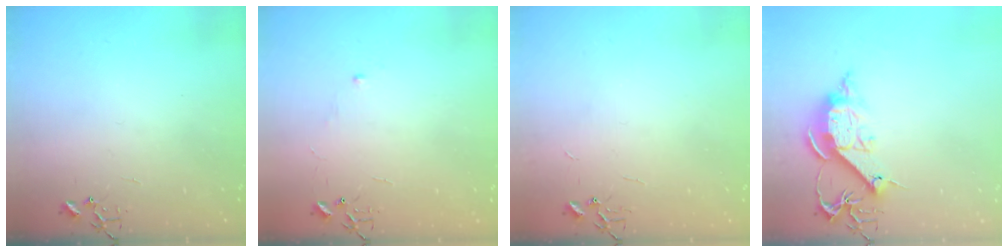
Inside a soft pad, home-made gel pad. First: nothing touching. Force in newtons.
{"total": 4.4, "press": 4.4, "slide": 0.6}
{"total": 2.2, "press": 2.2, "slide": 0.3}
{"total": 12.5, "press": 12.5, "slide": 0.2}